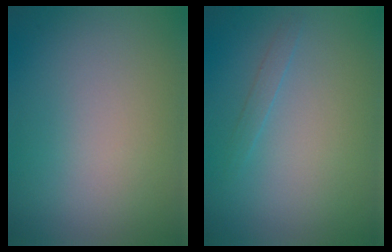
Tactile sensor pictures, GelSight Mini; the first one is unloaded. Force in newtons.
{"total": 0.9, "press": 0.9, "slide": 0.0}